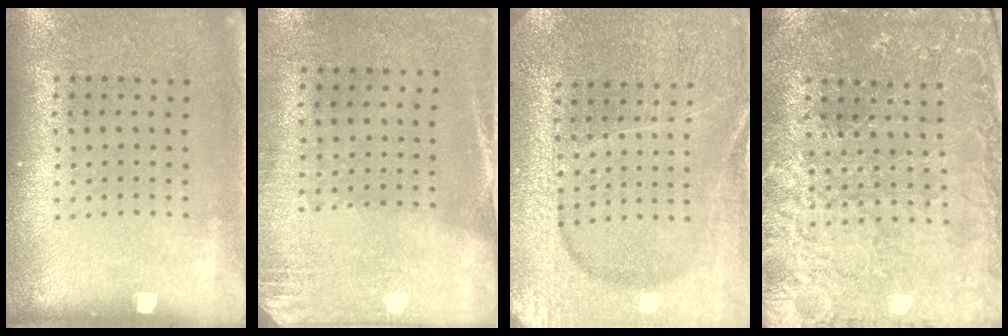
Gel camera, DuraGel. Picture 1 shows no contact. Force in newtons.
{"total": 2.7, "press": 2.3, "slide": 1.3}
{"total": 4.2, "press": 4.0, "slide": 1.2}
{"total": 1.7, "press": 1.7, "slide": 0.3}